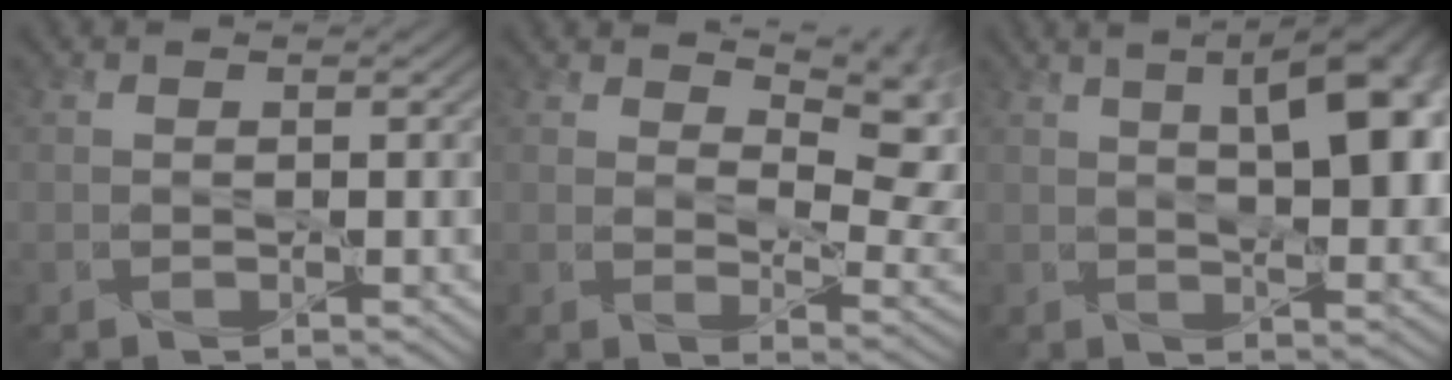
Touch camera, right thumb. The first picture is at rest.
{"total": 12.0, "force": [6.9, 5.0, 8.4], "torque": [-0.125, 0.001, 0.100]}
{"total": 12.5, "force": [3.3, 4.2, 11.3], "torque": [-0.141, 0.022, 0.037]}